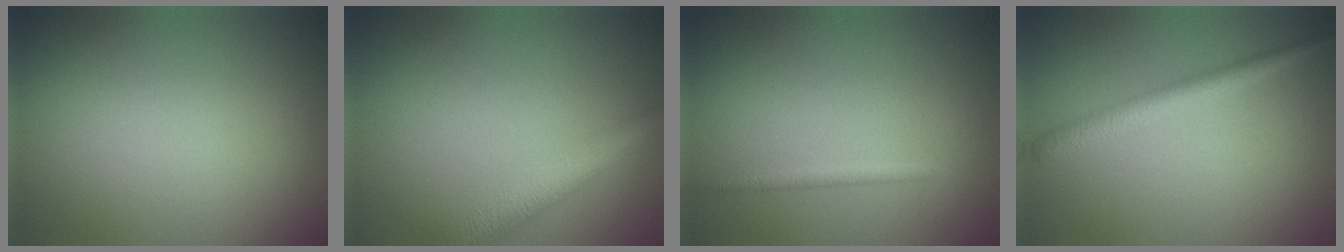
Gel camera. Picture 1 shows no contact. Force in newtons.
{"total": 4.1, "press": 4.1, "slide": 0.1}
{"total": 1.1, "press": 1.1, "slide": 0.0}
{"total": 2.6, "press": 2.6, "slide": 0.2}